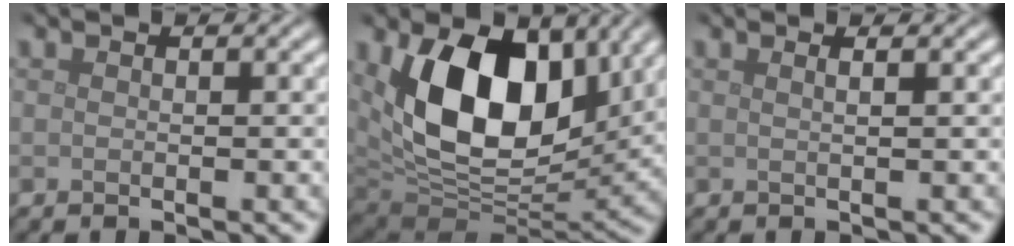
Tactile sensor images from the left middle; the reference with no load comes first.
{"total": 13.7, "force": [3.6, 8.6, 10.1], "torque": [-0.167, -0.014, 0.059]}
{"total": 1.6, "force": [0.8, 0.8, 1.2], "torque": [0.000, -0.001, -0.008]}